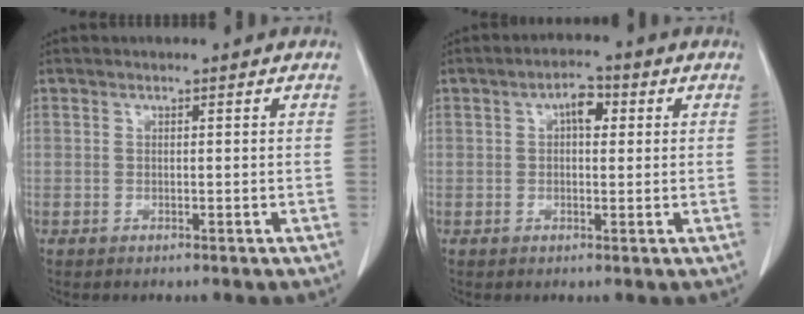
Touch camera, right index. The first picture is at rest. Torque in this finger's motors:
{"motor_torque": [0.62, 0.08, 0.05, 0.05]}